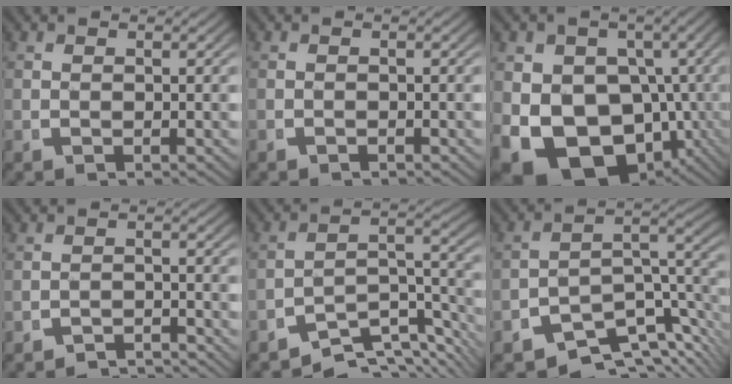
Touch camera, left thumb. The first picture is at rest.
{"total": 0.7, "force": [-0.7, 0.2, 0.0], "torque": [0.000, -0.003, -0.012]}
{"total": 16.8, "force": [-5.4, 12.1, 10.4], "torque": [-0.221, -0.101, -0.040]}
{"total": 3.5, "force": [-3.5, 0.4, 0.4], "torque": [0.005, -0.010, -0.059]}
{"total": 8.0, "force": [-5.2, 3.5, 4.9], "torque": [-0.080, -0.024, -0.075]}
{"total": 10.2, "force": [-4.9, 5.2, 7.3], "torque": [-0.116, -0.028, -0.066]}